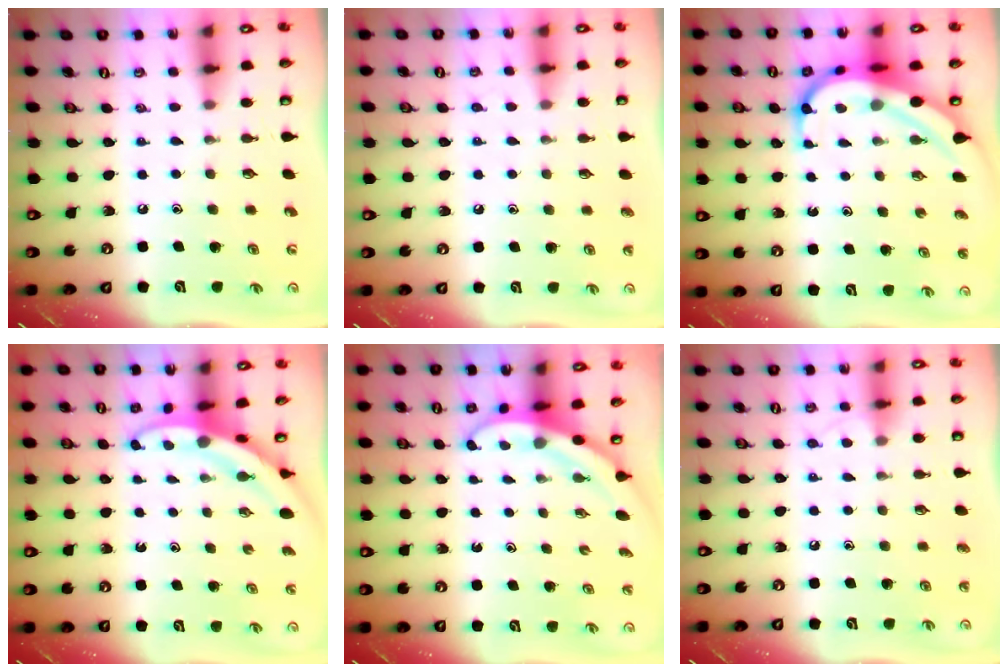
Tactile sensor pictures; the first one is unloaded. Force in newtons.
{"total": 5.0, "press": 5.0, "slide": 0.6}
{"total": 8.5, "press": 8.5, "slide": 0.8}
{"total": 3.4, "press": 3.4, "slide": 0.2}
{"total": 3.1, "press": 3.1, "slide": 0.1}
{"total": 4.2, "press": 4.2, "slide": 0.4}